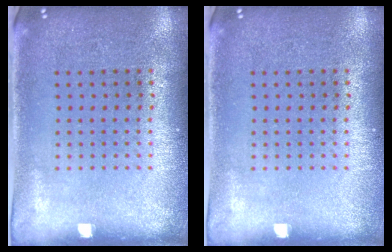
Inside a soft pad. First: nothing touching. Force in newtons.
{"total": 0.0}